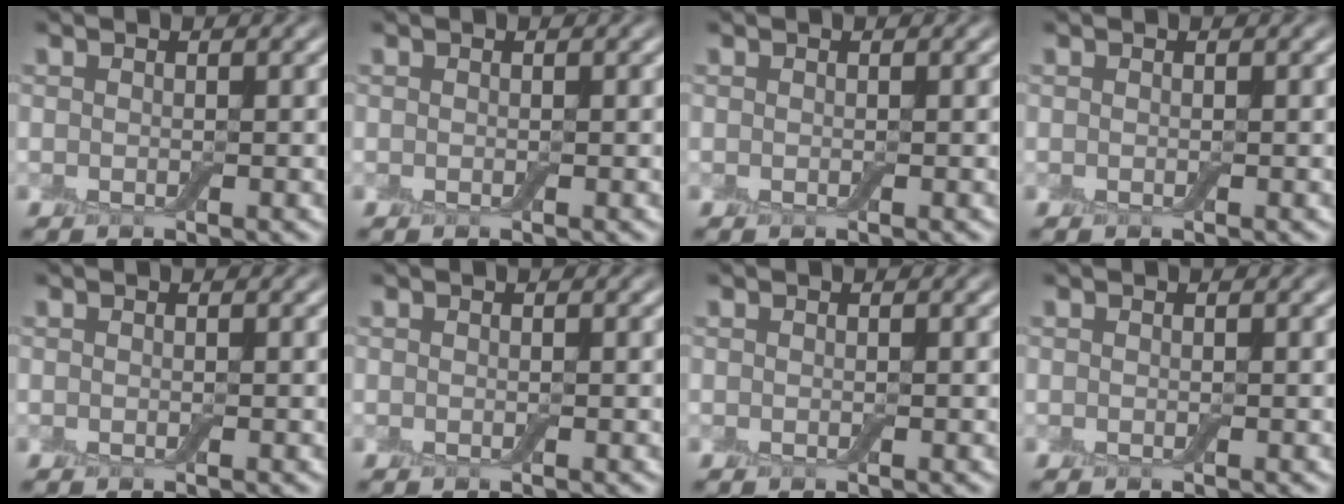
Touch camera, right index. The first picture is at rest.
{"total": 0.0}
{"total": 0.0}
{"total": 0.0}
{"total": 0.0}
{"total": 0.0}
{"total": 0.0}
{"total": 0.0}